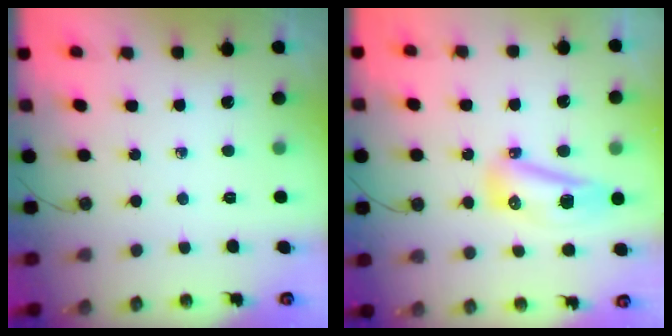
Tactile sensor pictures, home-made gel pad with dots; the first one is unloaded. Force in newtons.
{"total": 9.6, "press": 9.5, "slide": 1.2}